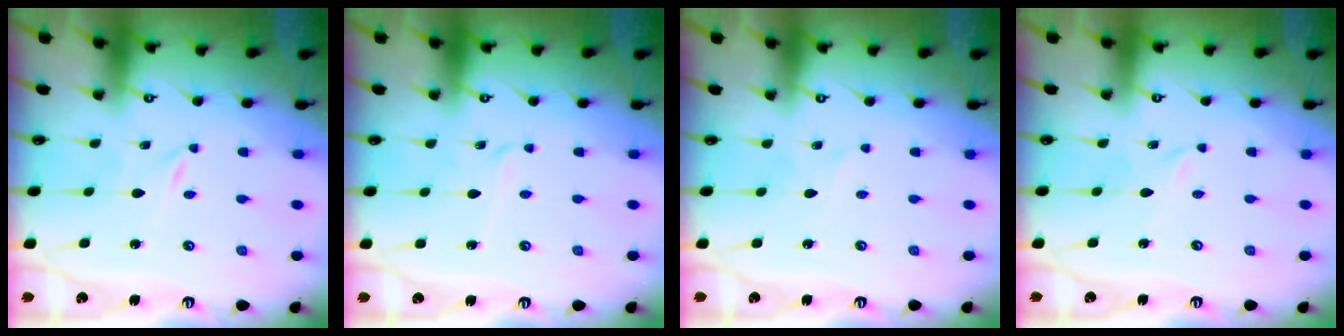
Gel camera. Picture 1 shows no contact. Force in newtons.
{"total": 2.6, "press": 2.6, "slide": 0.1}
{"total": 1.8, "press": 1.8, "slide": 0.2}
{"total": 2.0, "press": 2.0, "slide": 0.1}